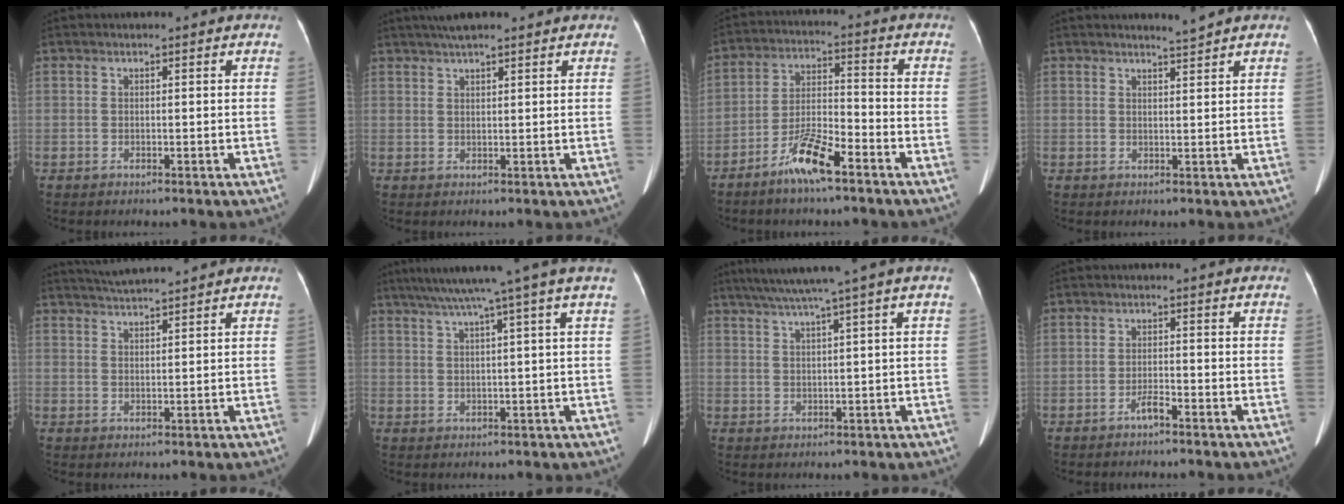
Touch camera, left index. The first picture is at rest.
{"total": 5.2, "force": [4.1, 0.8, 3.0], "torque": [-0.048, 0.024, 0.068]}
{"total": 8.3, "force": [-5.8, 1.1, 5.8], "torque": [-0.123, -0.010, -0.112]}
{"total": 1.5, "force": [1.3, -0.7, 0.1], "torque": [-0.013, -0.014, 0.025]}
{"total": 4.7, "force": [4.4, -0.9, 1.3], "torque": [-0.031, 0.013, 0.075]}
{"total": 9.3, "force": [6.9, -2.7, 5.7], "torque": [-0.087, 0.013, 0.094]}
{"total": 7.4, "force": [5.3, -1.9, 4.8], "torque": [-0.074, 0.023, 0.083]}
{"total": 1.9, "force": [-1.7, 0.0, 1.0], "torque": [-0.024, -0.004, -0.030]}